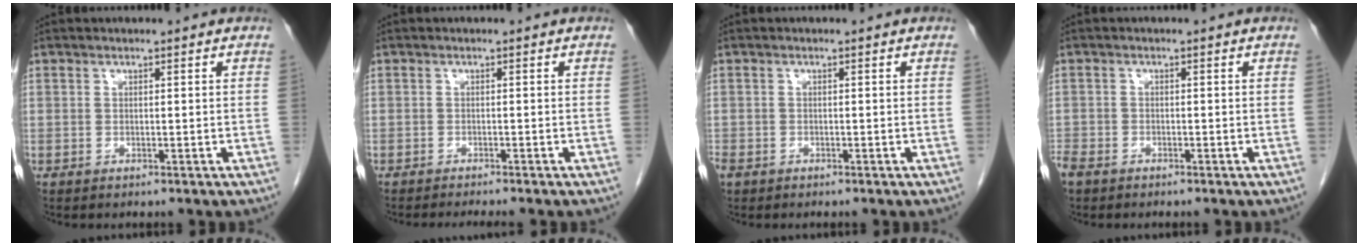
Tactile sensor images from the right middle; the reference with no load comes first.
{"total": 4.2, "force": [-3.7, -0.1, 2.0], "torque": [-0.018, -0.005, -0.052]}
{"total": 2.1, "force": [-1.4, 1.3, 0.9], "torque": [-0.028, -0.005, -0.025]}
{"total": 3.3, "force": [-2.6, 1.6, 1.3], "torque": [-0.033, -0.005, -0.051]}